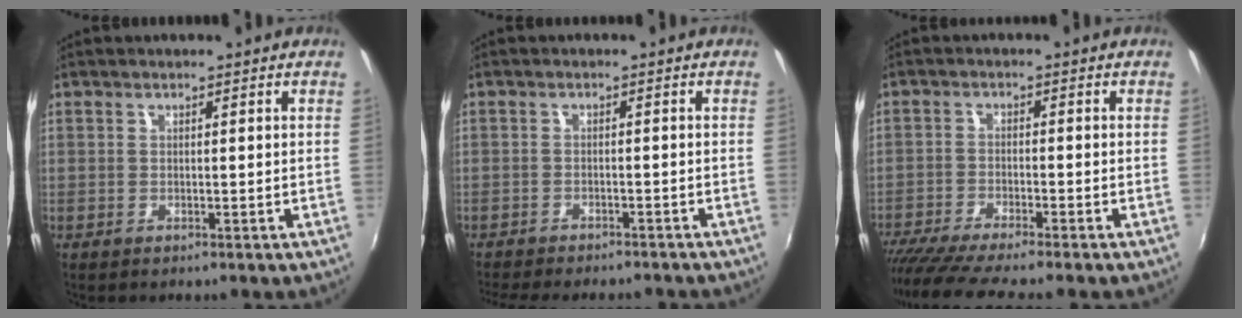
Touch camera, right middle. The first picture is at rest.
{"total": 10.3, "force": [-9.2, 2.2, 4.3], "torque": [-0.098, -0.021, -0.135]}
{"total": 11.3, "force": [-9.7, -0.1, 5.7], "torque": [-0.126, -0.040, -0.163]}